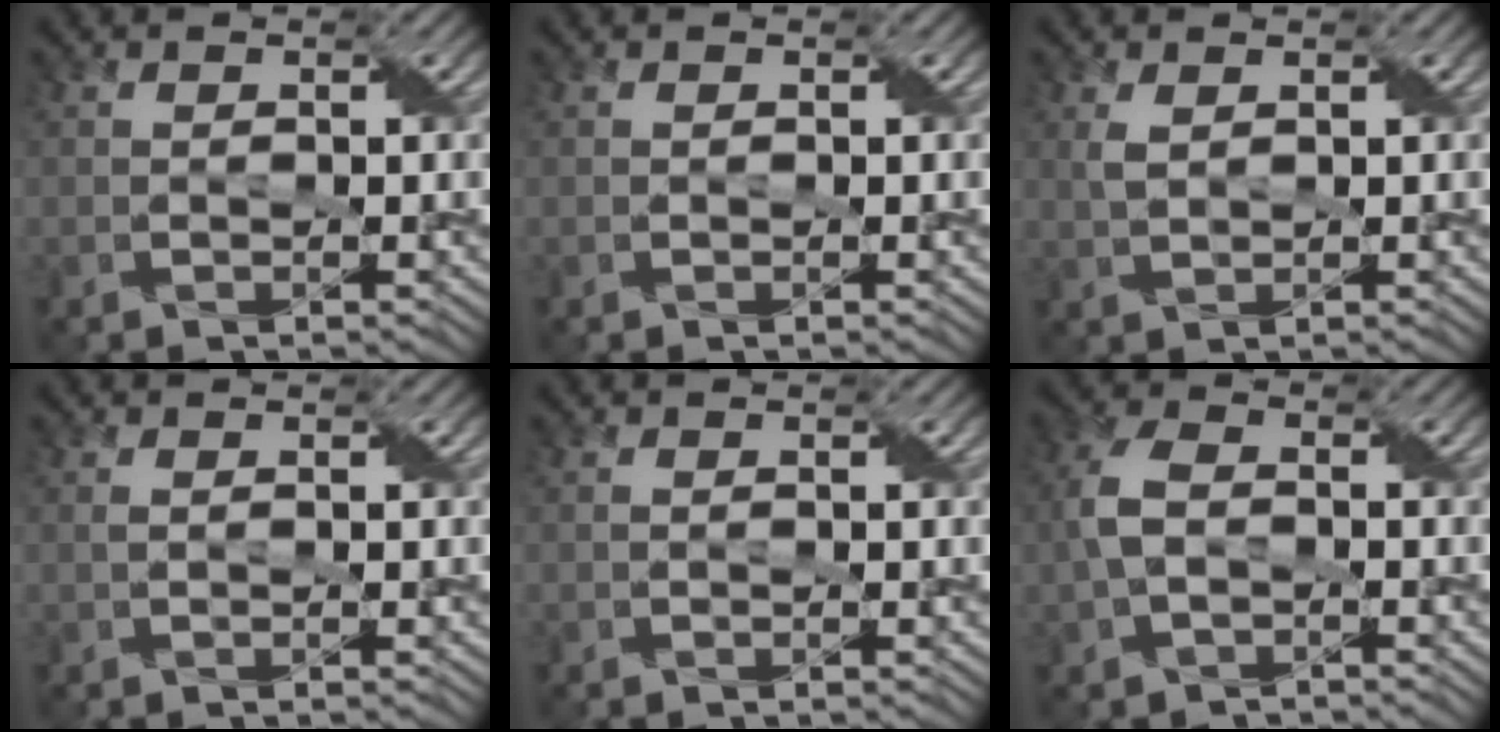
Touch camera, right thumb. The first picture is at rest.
{"total": 0.0}
{"total": 2.1, "force": [0.7, 1.1, 1.6], "torque": [-0.046, 0.004, 0.018]}
{"total": 0.7, "force": [0.1, 0.2, 0.7], "torque": [-0.019, 0.003, 0.002]}
{"total": 0.8, "force": [-0.1, 0.5, 0.5], "torque": [-0.011, 0.002, 0.001]}
{"total": 5.4, "force": [-0.9, 3.5, 4.0], "torque": [-0.106, 0.006, -0.023]}